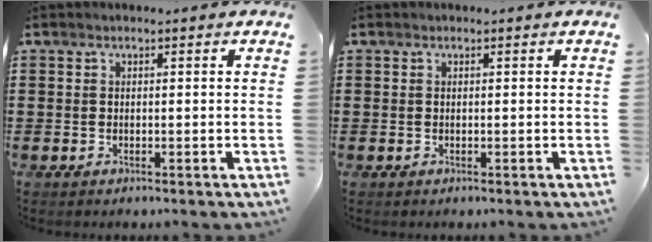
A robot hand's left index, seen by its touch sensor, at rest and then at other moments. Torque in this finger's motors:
{"motor_torque": [0.00, 0.00, 0.00, -0.01]}